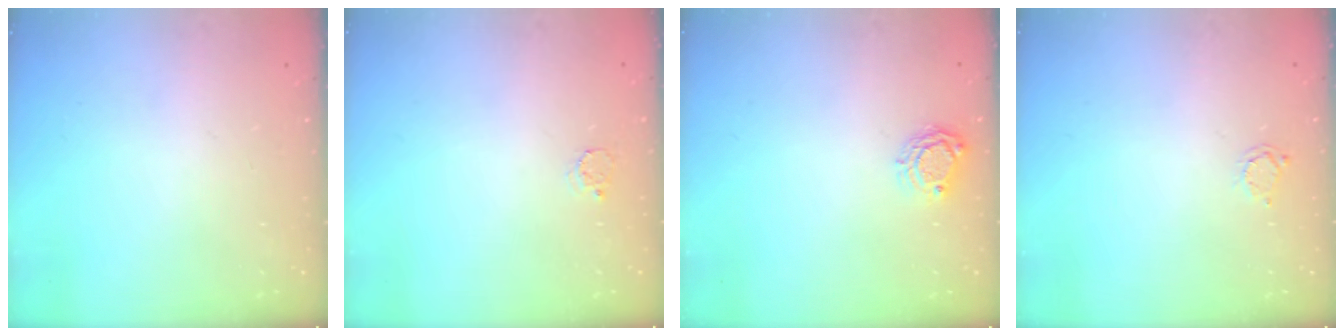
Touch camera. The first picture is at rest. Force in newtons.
{"total": 2.5, "press": 2.5, "slide": 0.3}
{"total": 5.6, "press": 5.6, "slide": 0.3}
{"total": 2.0, "press": 2.0, "slide": 0.3}